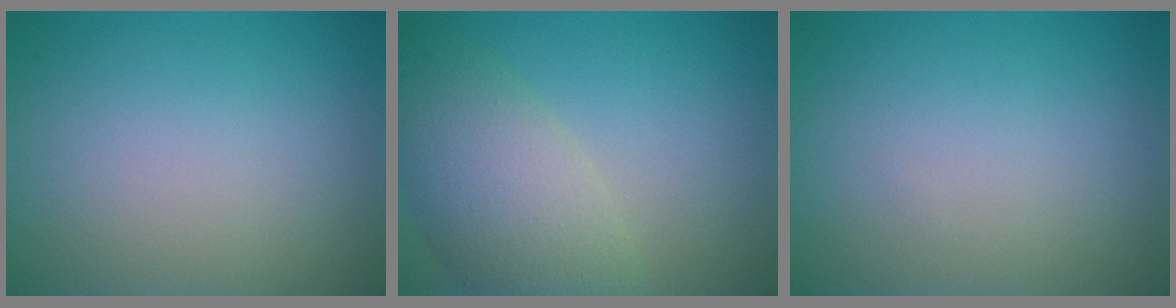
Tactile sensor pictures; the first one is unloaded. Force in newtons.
{"total": 6.5, "press": 6.4, "slide": 0.4}
{"total": 0.0}